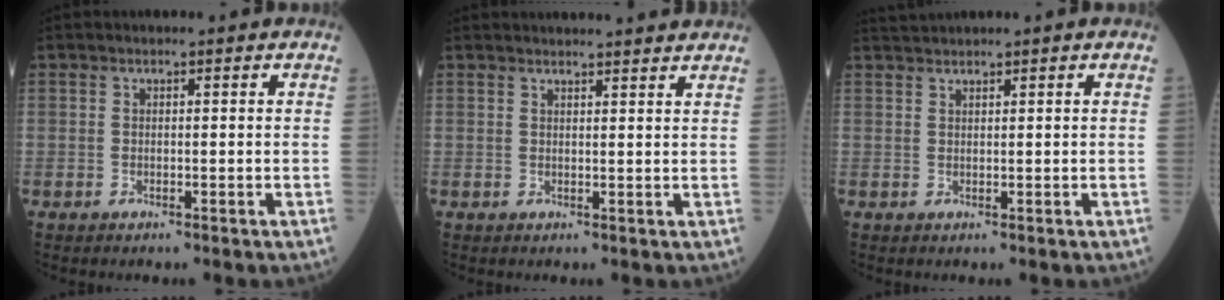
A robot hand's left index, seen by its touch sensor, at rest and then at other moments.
{"total": 11.2, "force": [10.6, 0.8, 3.5], "torque": [-0.040, 0.026, 0.119]}
{"total": 1.7, "force": [1.7, -0.5, 0.2], "torque": [-0.008, 0.016, 0.041]}